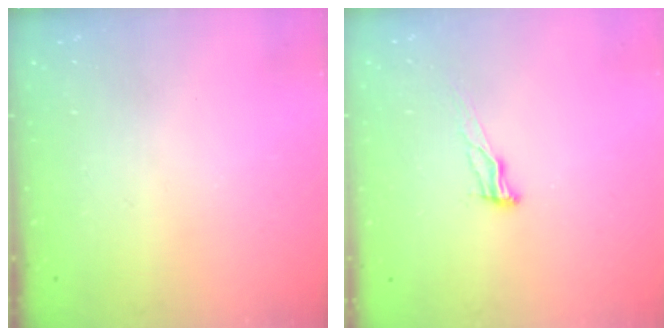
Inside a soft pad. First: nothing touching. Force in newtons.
{"total": 8.6, "press": 8.2, "slide": 2.5}